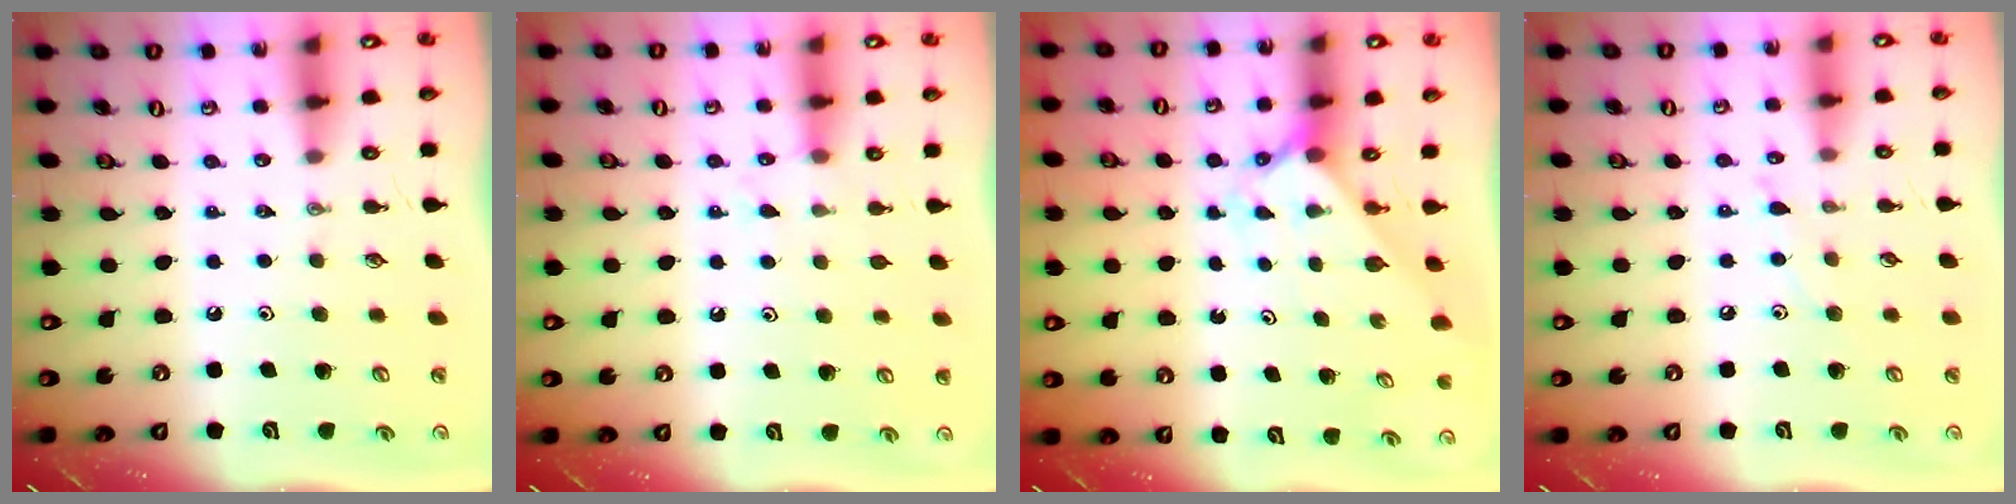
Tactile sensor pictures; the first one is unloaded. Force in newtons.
{"total": 5.3, "press": 5.2, "slide": 0.7}
{"total": 2.1, "press": 2.1, "slide": 0.2}
{"total": 5.5, "press": 5.5, "slide": 0.4}